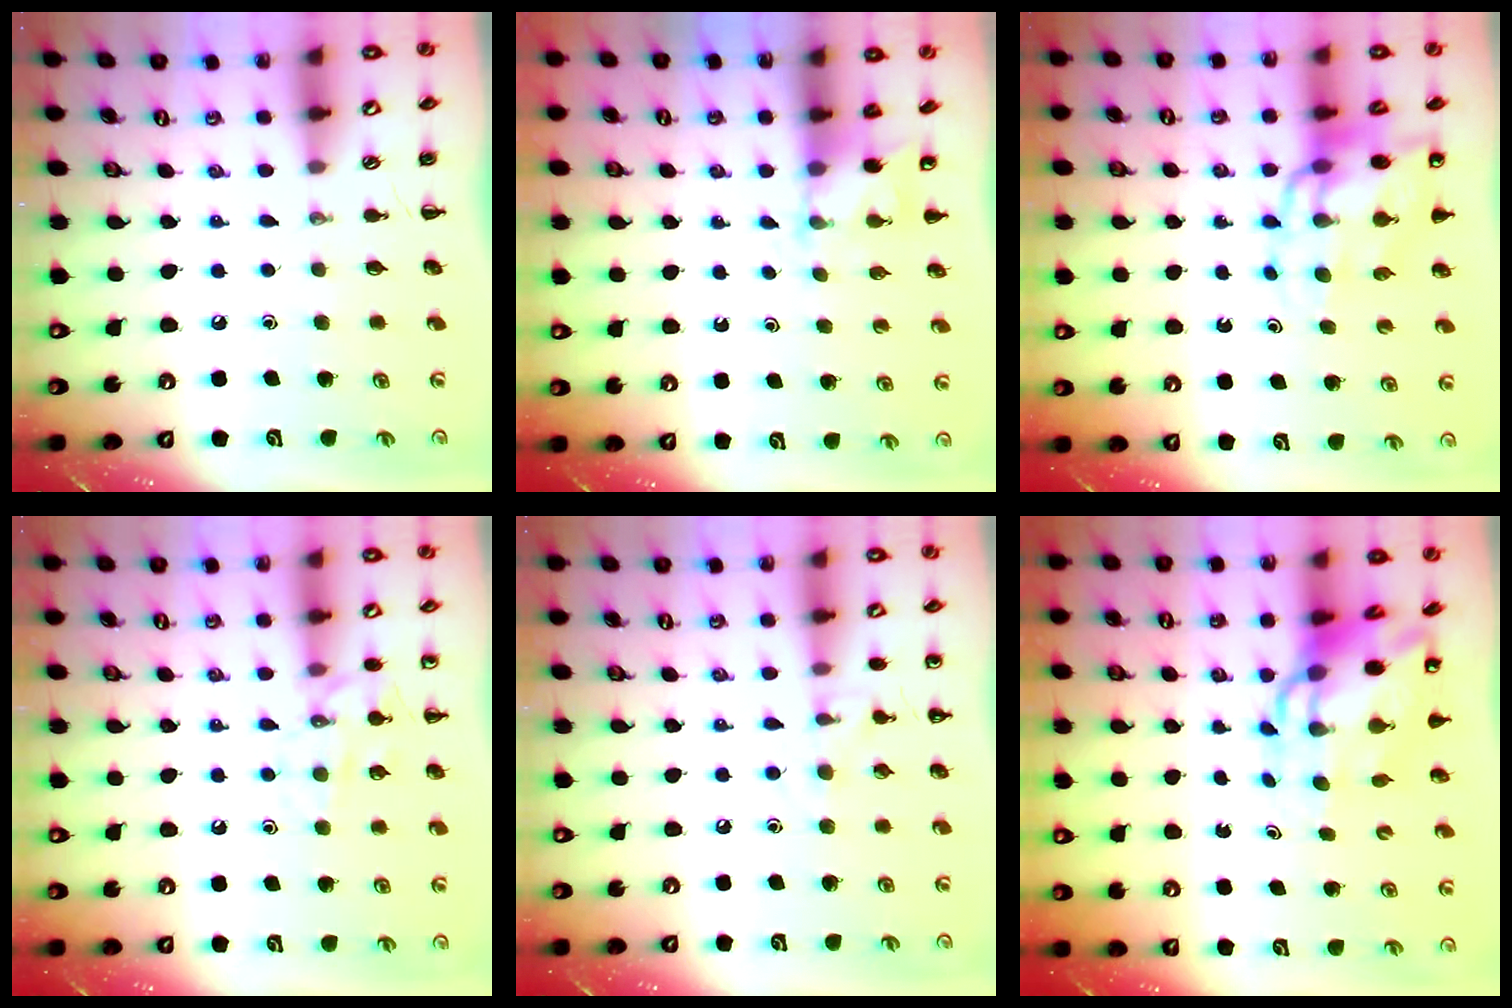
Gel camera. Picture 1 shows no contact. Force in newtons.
{"total": 4.8, "press": 4.7, "slide": 1.3}
{"total": 13.9, "press": 13.5, "slide": 3.5}
{"total": 9.9, "press": 9.9, "slide": 1.0}
{"total": 7.7, "press": 7.6, "slide": 1.4}
{"total": 11.5, "press": 11.0, "slide": 3.2}